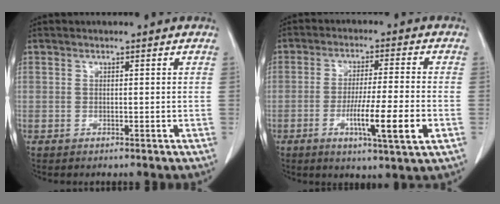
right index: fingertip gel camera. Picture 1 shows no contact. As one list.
[{"total": 10.5, "force": [-3.3, 0.0, 10.0], "torque": [-0.167, -0.017, -0.056]}]